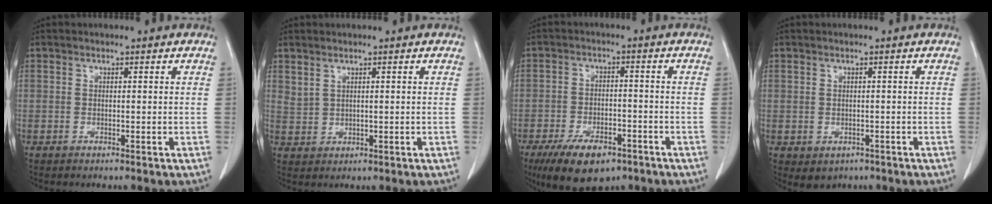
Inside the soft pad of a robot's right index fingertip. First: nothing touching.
{"total": 1.4, "force": [1.1, 0.6, 0.6], "torque": [-0.012, 0.000, 0.030]}
{"total": 10.4, "force": [-6.9, 4.5, 6.4], "torque": [-0.110, -0.009, -0.111]}
{"total": 2.8, "force": [-1.3, 2.3, 0.8], "torque": [-0.009, 0.001, -0.008]}